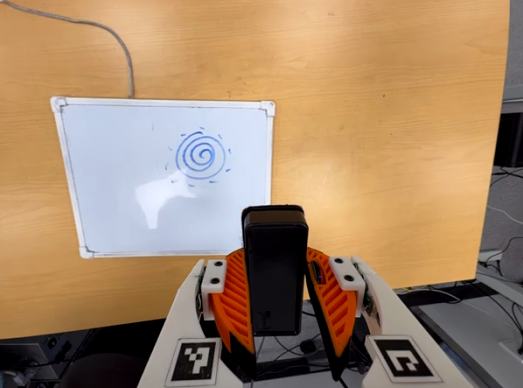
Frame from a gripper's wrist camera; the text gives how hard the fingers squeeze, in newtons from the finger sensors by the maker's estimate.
{"total": 7.1, "left": 5.6, "right": 8.5}